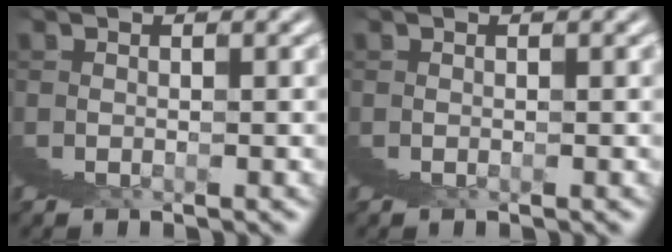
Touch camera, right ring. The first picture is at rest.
{"total": 0.0}